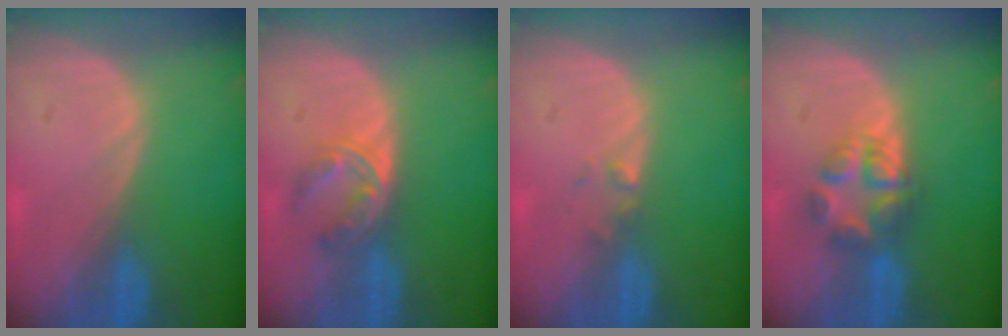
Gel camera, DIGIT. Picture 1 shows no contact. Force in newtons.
{"total": 5.7, "press": 4.5, "slide": 3.4}
{"total": 1.3, "press": 1.0, "slide": 0.8}
{"total": 5.8, "press": 5.6, "slide": 1.6}